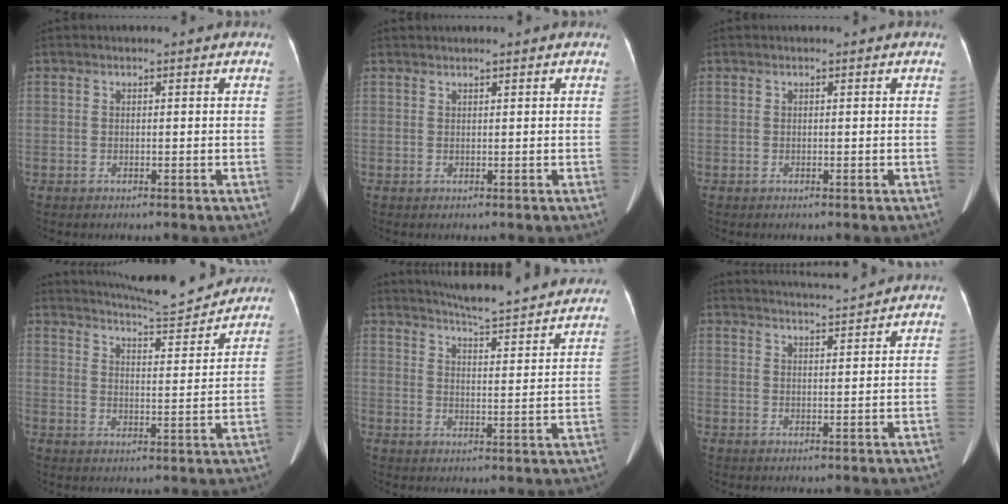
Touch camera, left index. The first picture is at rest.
{"total": 1.4, "force": [1.3, -0.1, 0.5], "torque": [-0.008, 0.021, 0.024]}
{"total": 0.0}
{"total": 12.1, "force": [11.6, 0.3, 3.2], "torque": [-0.054, 0.000, 0.163]}
{"total": 21.9, "force": [20.5, 1.4, 7.7], "torque": [-0.110, -0.042, 0.250]}
{"total": 6.0, "force": [5.8, -1.1, 1.1], "torque": [-0.023, 0.007, 0.086]}